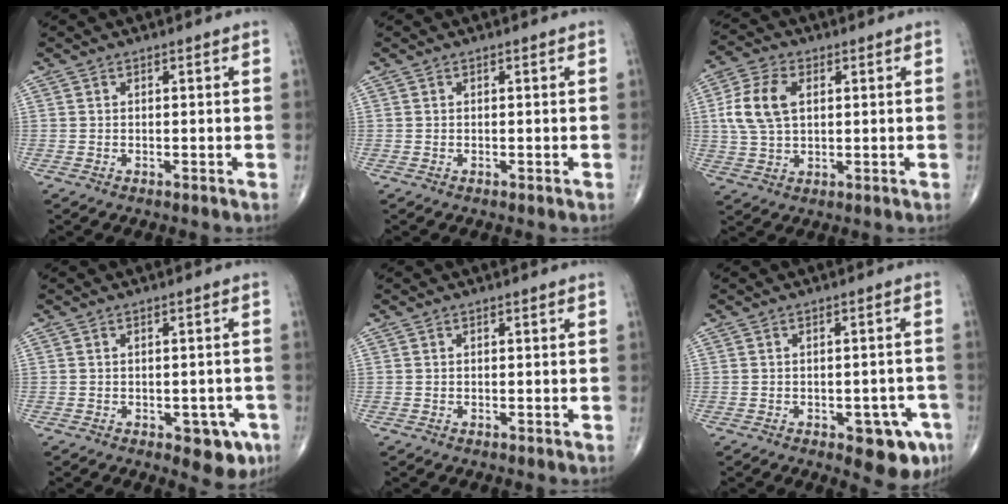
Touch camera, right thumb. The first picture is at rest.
{"total": 0.0}
{"total": 9.5, "force": [1.9, 5.9, 7.3], "torque": [-0.151, 0.006, 0.038]}
{"total": 6.3, "force": [-2.9, 3.3, 4.6], "torque": [-0.028, 0.009, -0.030]}
{"total": 0.0}
{"total": 8.4, "force": [-3.9, 3.7, 6.4], "torque": [-0.052, 0.015, -0.042]}